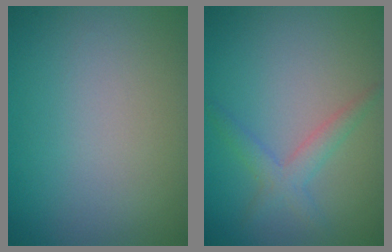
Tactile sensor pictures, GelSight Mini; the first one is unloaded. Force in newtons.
{"total": 2.2, "press": 2.2, "slide": 0.1}